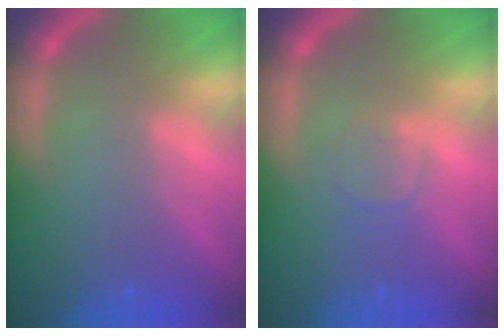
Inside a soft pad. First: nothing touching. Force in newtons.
{"total": 1.9}